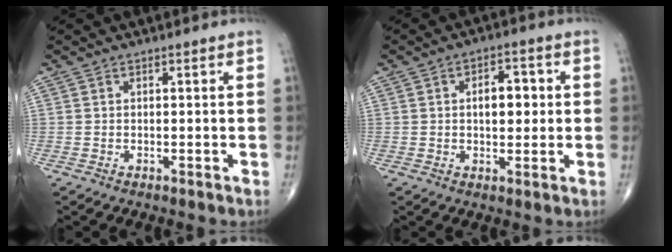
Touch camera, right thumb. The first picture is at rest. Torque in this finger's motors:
{"motor_torque": [0.31, 1.73, 0.72, 0.03, 0.04]}